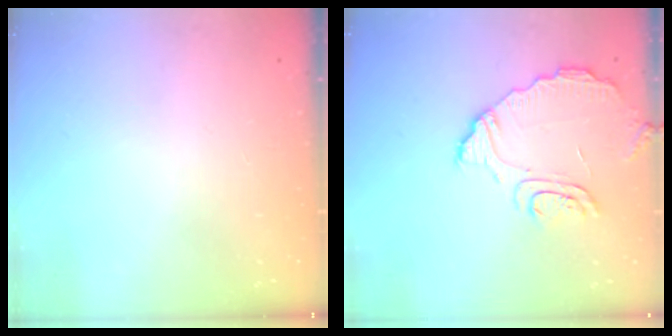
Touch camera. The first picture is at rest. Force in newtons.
{"total": 9.0, "press": 9.0, "slide": 0.8}